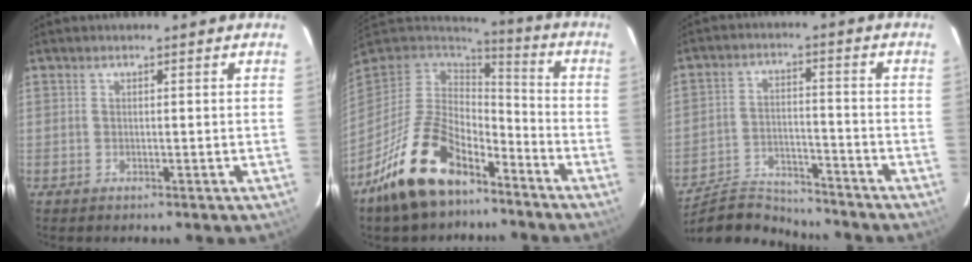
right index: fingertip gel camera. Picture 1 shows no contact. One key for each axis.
{"total": 18.0, "fx": -11.3, "fy": 9.0, "fz": 10.7, "tx": -0.219, "ty": -0.006, "tz": -0.195}
{"total": 12.4, "fx": -12.0, "fy": 2.3, "fz": 2.3, "tx": -0.075, "ty": 0.002, "tz": -0.201}